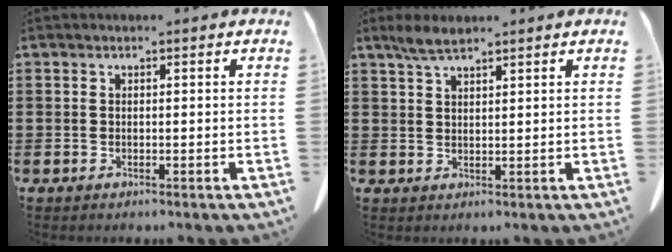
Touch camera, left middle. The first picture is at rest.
{"total": 3.2, "force": [2.3, 0.8, 2.0], "torque": [-0.045, 0.003, 0.044]}